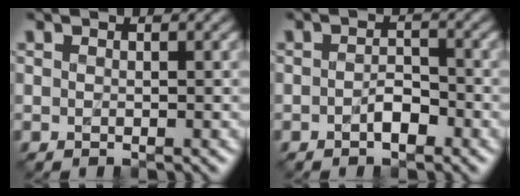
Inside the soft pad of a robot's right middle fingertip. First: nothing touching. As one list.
[{"total": 1.7, "force": [-0.8, 0.8, 1.2], "torque": [-0.021, 0.004, -0.018]}]